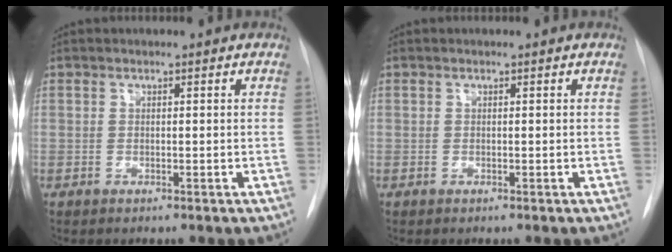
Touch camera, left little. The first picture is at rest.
{"total": 0.0}